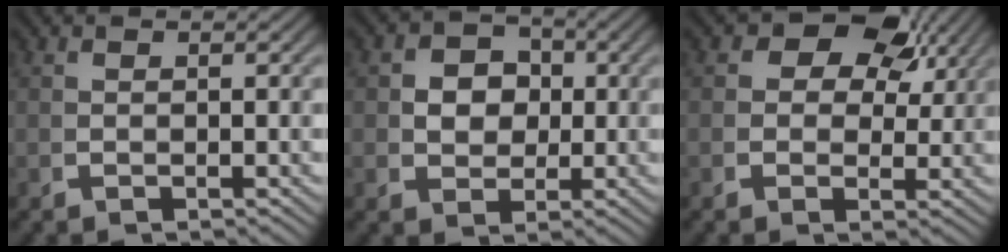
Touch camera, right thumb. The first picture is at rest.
{"total": 5.1, "force": [0.6, 4.2, 2.8], "torque": [-0.063, -0.028, 0.027]}
{"total": 8.2, "force": [3.5, 5.3, 5.2], "torque": [-0.077, 0.000, 0.050]}